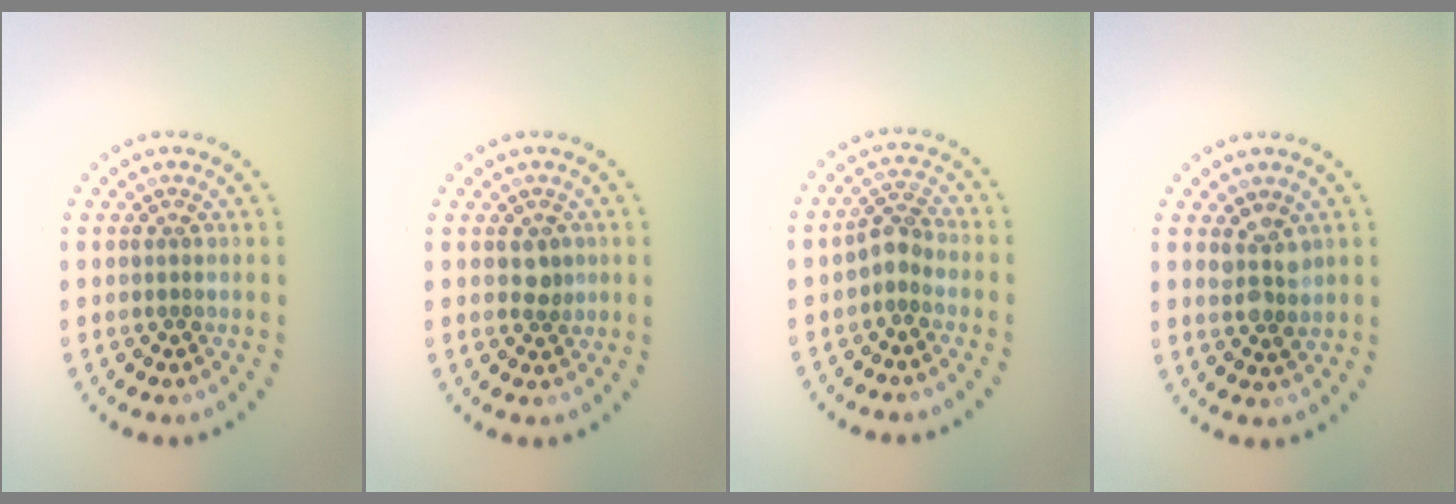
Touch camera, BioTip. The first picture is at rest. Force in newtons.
{"total": 1.5, "press": 1.3, "slide": 0.6}
{"total": 1.9, "press": 1.6, "slide": 1.1}
{"total": 2.3, "press": 2.1, "slide": 1.0}